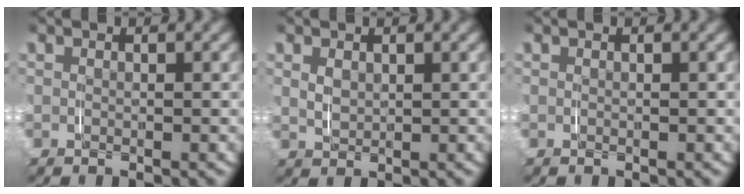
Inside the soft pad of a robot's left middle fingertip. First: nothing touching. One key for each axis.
{"total": 1.7, "fx": 0.7, "fy": 1.2, "fz": 1.0, "tx": -0.022, "ty": -0.003, "tz": 0.019}
{"total": 0.0}